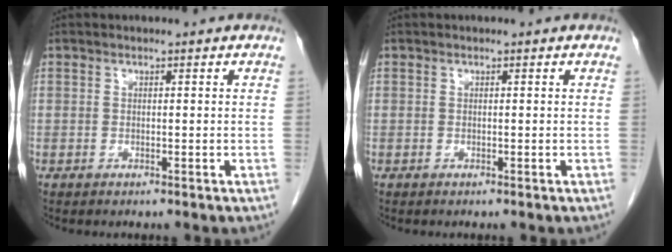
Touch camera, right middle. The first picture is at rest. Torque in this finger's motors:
{"motor_torque": [0.28, -0.03, 0.09, 0.01]}